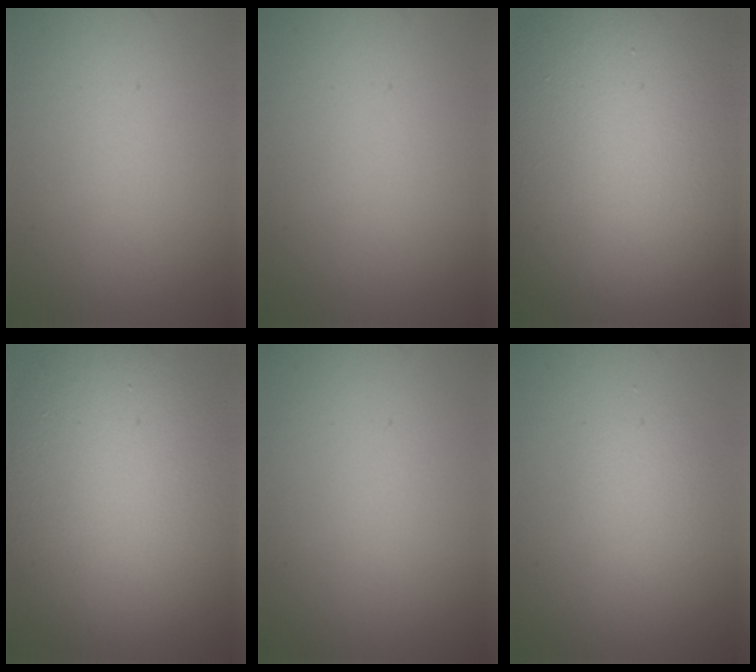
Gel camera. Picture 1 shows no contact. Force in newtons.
{"total": 0.0}
{"total": 19.6, "press": 19.5, "slide": 1.3}
{"total": 14.3, "press": 14.3, "slide": 0.9}
{"total": 0.0}
{"total": 1.6, "press": 1.6, "slide": 0.1}